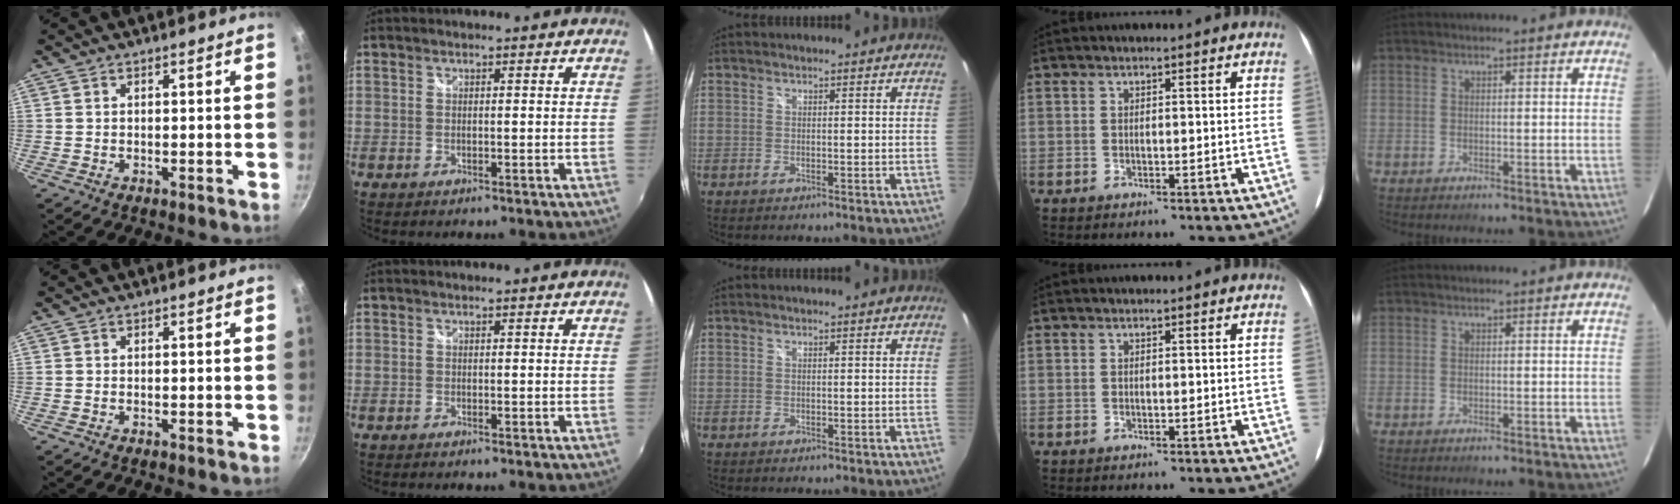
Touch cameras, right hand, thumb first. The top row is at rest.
{}